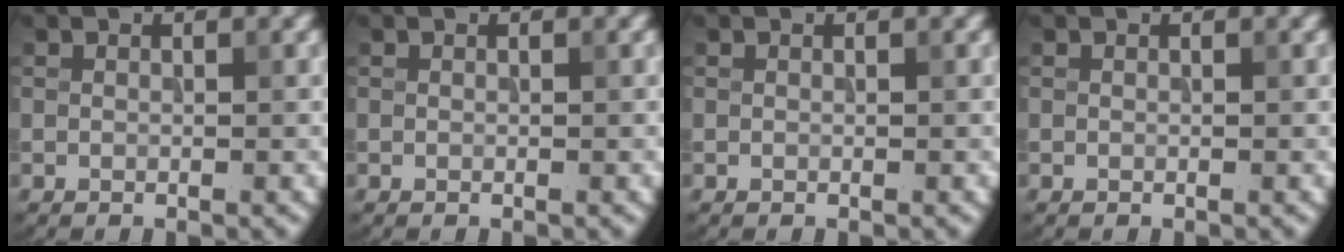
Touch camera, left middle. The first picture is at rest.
{"total": 0.0}
{"total": 0.0}
{"total": 0.0}